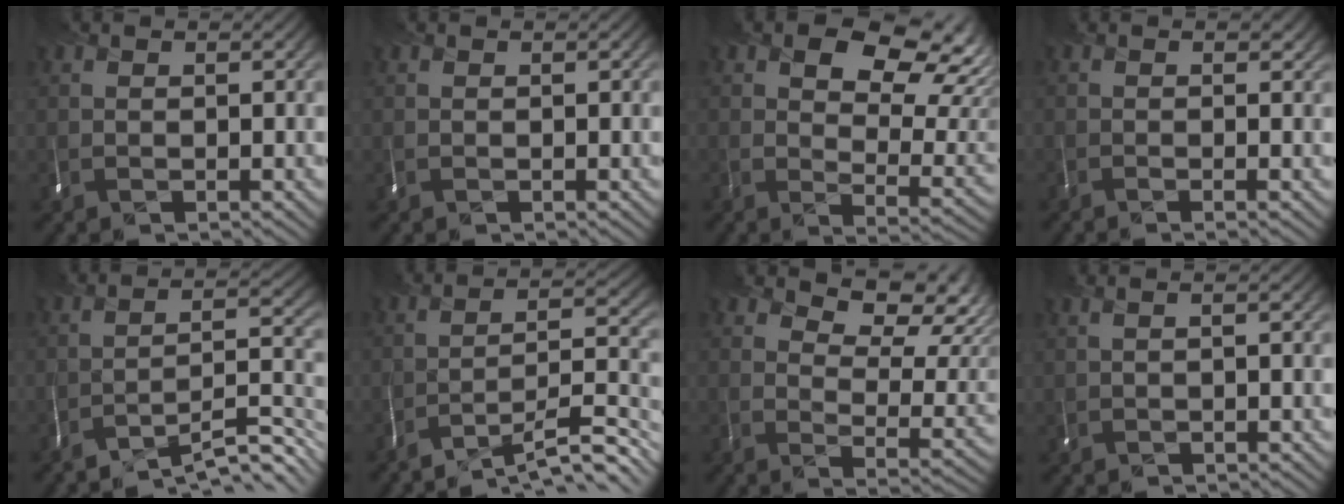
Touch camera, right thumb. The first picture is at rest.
{"total": 0.0}
{"total": 12.1, "force": [5.8, 6.1, 8.7], "torque": [-0.118, -0.005, 0.089]}
{"total": 0.9, "force": [-0.6, -0.6, 0.3], "torque": [0.005, -0.001, -0.018]}
{"total": 8.2, "force": [-7.1, 0.3, 4.2], "torque": [-0.050, 0.006, -0.123]}
{"total": 10.6, "force": [-8.9, 0.5, 5.7], "torque": [-0.079, 0.010, -0.149]}
{"total": 8.8, "force": [6.1, 3.6, 5.3], "torque": [-0.078, -0.008, 0.085]}
{"total": 0.7, "force": [-0.3, -0.6, 0.1], "torque": [0.011, 0.001, -0.014]}